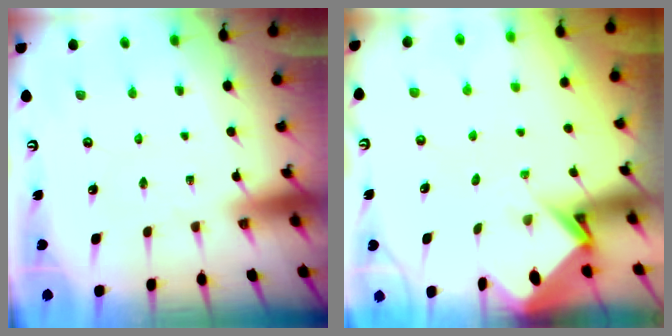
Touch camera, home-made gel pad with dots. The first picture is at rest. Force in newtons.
{"total": 3.4, "press": 3.4, "slide": 0.2}